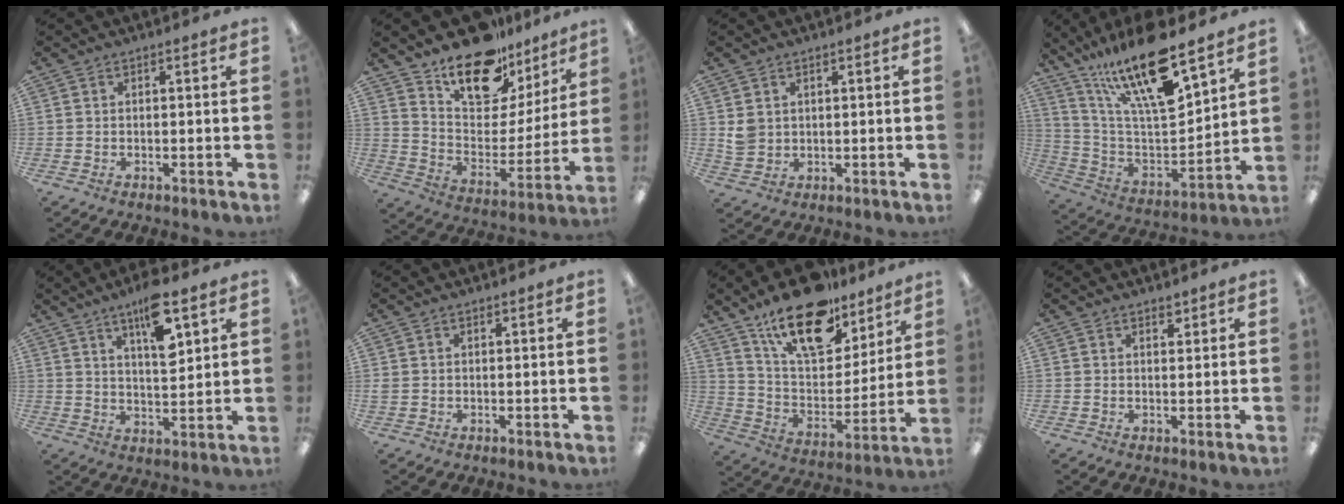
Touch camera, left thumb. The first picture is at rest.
{"total": 17.3, "force": [13.5, 8.5, 6.6], "torque": [-0.112, -0.099, 0.244]}
{"total": 3.8, "force": [1.5, 3.2, 1.5], "torque": [-0.025, 0.003, 0.028]}
{"total": 22.4, "force": [15.8, 6.1, 14.6], "torque": [-0.265, -0.095, 0.269]}
{"total": 11.0, "force": [6.8, 3.4, 7.9], "torque": [-0.128, -0.033, 0.113]}
{"total": 0.9, "force": [0.4, 0.8, 0.3], "torque": [-0.008, 0.004, 0.006]}
{"total": 20.2, "force": [14.4, 9.4, 10.5], "torque": [-0.181, -0.085, 0.255]}
{"total": 1.8, "force": [1.5, 0.8, 0.7], "torque": [0.001, -0.008, 0.025]}